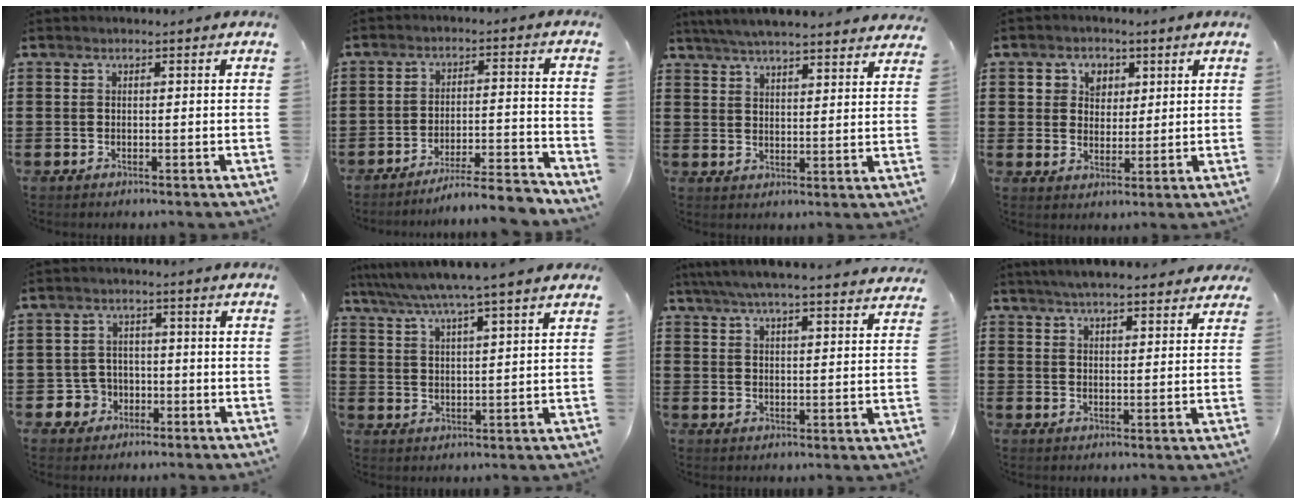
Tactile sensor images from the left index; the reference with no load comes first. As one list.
[{"total": 6.4, "force": [-6.0, -0.2, 2.3], "torque": [-0.031, -0.002, -0.113]}, {"total": 5.3, "force": [5.1, -0.2, 1.4], "torque": [-0.043, -0.020, 0.091]}, {"total": 3.7, "force": [1.7, 3.2, 0.6], "torque": [-0.022, 0.011, 0.026]}, {"total": 4.2, "force": [-1.9, 3.6, 1.2], "torque": [-0.038, 0.006, -0.038]}, {"total": 5.9, "force": [5.1, -0.6, 3.0], "torque": [-0.075, -0.026, 0.085]}, {"total": 5.5, "force": [5.2, -0.2, 2.0], "torque": [-0.055, -0.023, 0.091]}, {"total": 5.0, "force": [4.6, 0.5, 1.8], "torque": [-0.048, -0.008, 0.085]}]